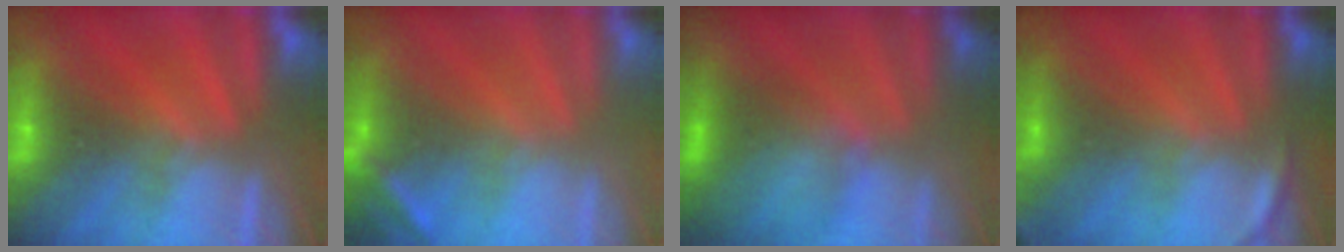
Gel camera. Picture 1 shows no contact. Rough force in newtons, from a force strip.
{"total": 2.6}
{"total": 4.5}
{"total": 2.7}